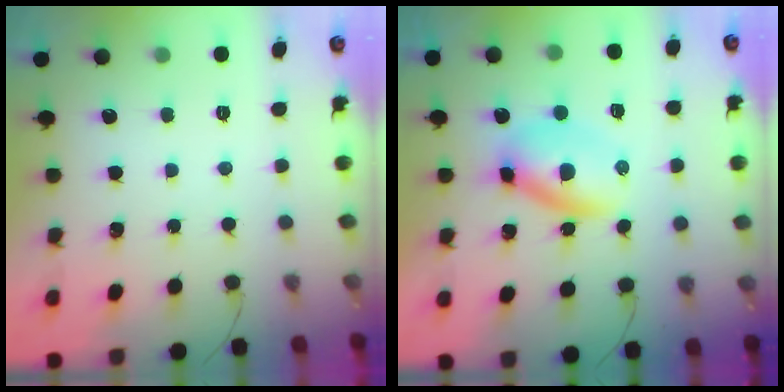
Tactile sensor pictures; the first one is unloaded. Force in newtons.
{"total": 6.0, "press": 5.9, "slide": 1.1}